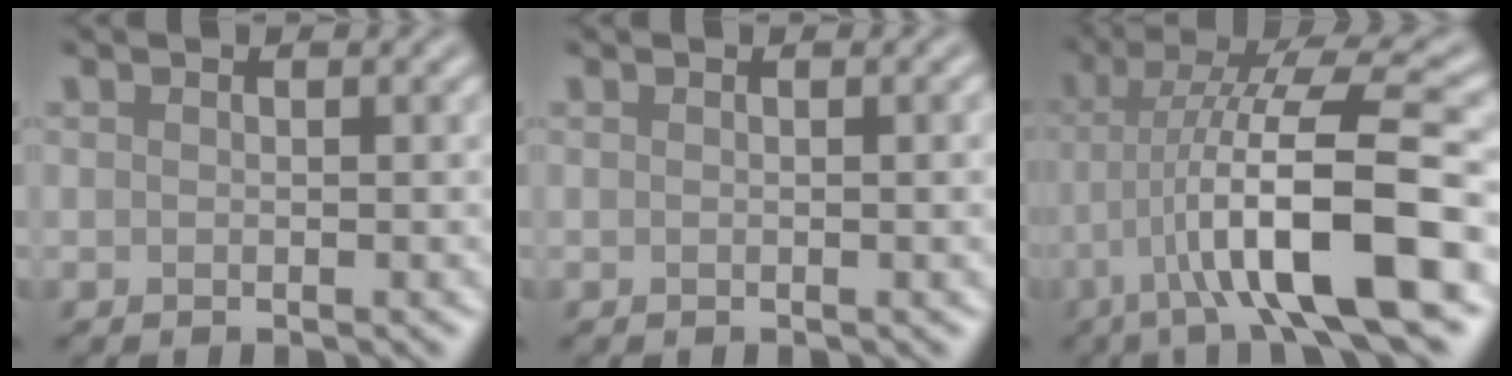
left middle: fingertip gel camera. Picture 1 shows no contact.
{"total": 1.1, "force": [0.1, 0.3, 1.1], "torque": [-0.010, 0.004, -0.001]}
{"total": 11.3, "force": [-3.3, 2.4, 10.5], "torque": [-0.170, 0.017, -0.058]}